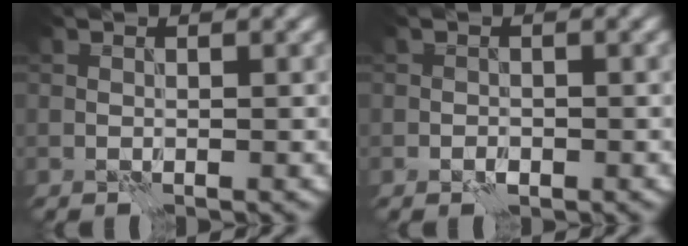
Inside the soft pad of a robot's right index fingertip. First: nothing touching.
{"total": 1.1, "force": [-0.5, 0.8, 0.5], "torque": [-0.008, 0.000, -0.012]}